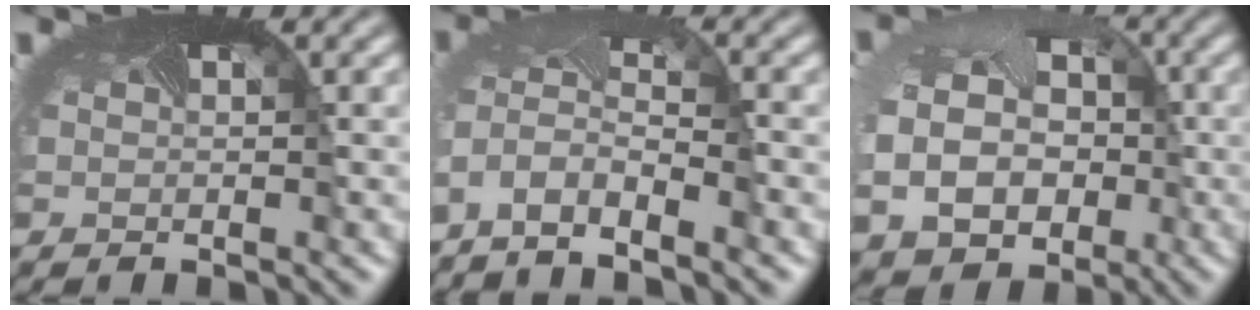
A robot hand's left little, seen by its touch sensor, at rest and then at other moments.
{"total": 3.9, "force": [-3.4, 0.7, 1.8], "torque": [-0.057, -0.011, -0.068]}
{"total": 11.2, "force": [-1.6, 9.6, 5.4], "torque": [-0.113, -0.038, -0.031]}